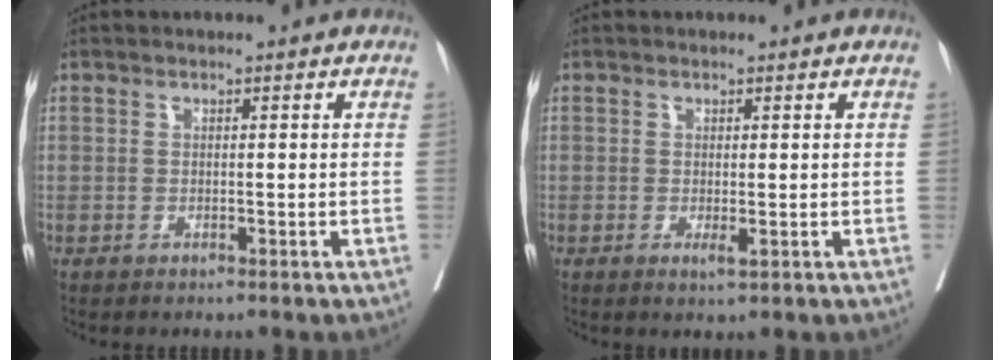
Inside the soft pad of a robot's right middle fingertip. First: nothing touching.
{"total": 1.1, "force": [-0.2, 0.2, 1.1], "torque": [-0.019, -0.006, 0.000]}